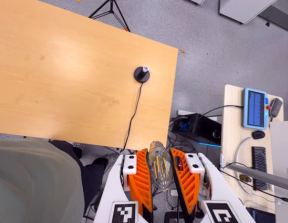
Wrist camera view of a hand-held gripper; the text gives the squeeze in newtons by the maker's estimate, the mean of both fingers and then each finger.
{"total": 19.5, "left": 21.5, "right": 17.5}